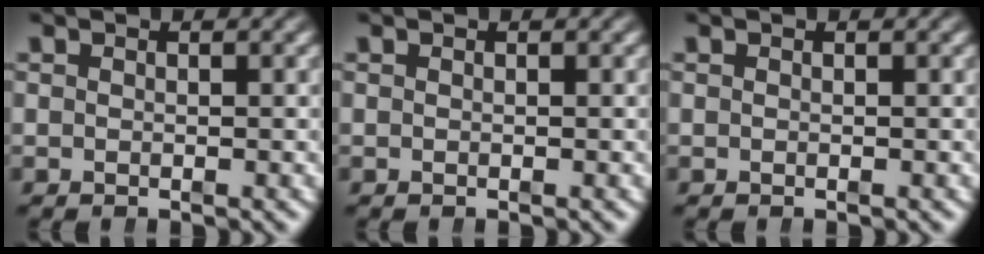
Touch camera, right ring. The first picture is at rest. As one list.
[{"total": 0.0}, {"total": 0.0}]